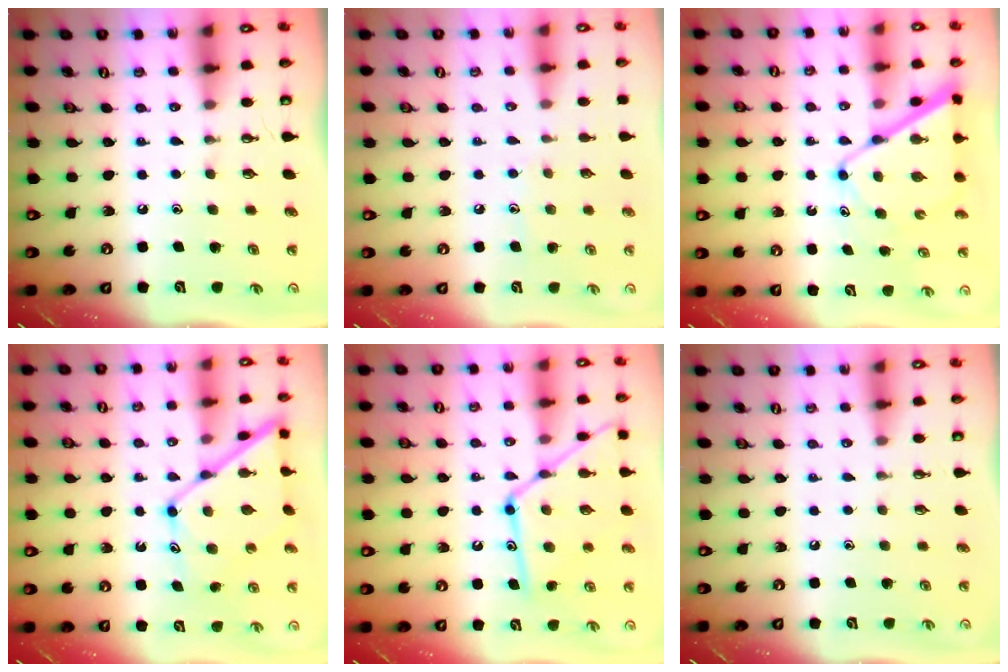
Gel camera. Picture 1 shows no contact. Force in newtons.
{"total": 5.4, "press": 5.4, "slide": 0.6}
{"total": 10.7, "press": 10.6, "slide": 1.0}
{"total": 13.9, "press": 13.9, "slide": 1.0}
{"total": 17.0, "press": 16.9, "slide": 1.2}
{"total": 0.0}